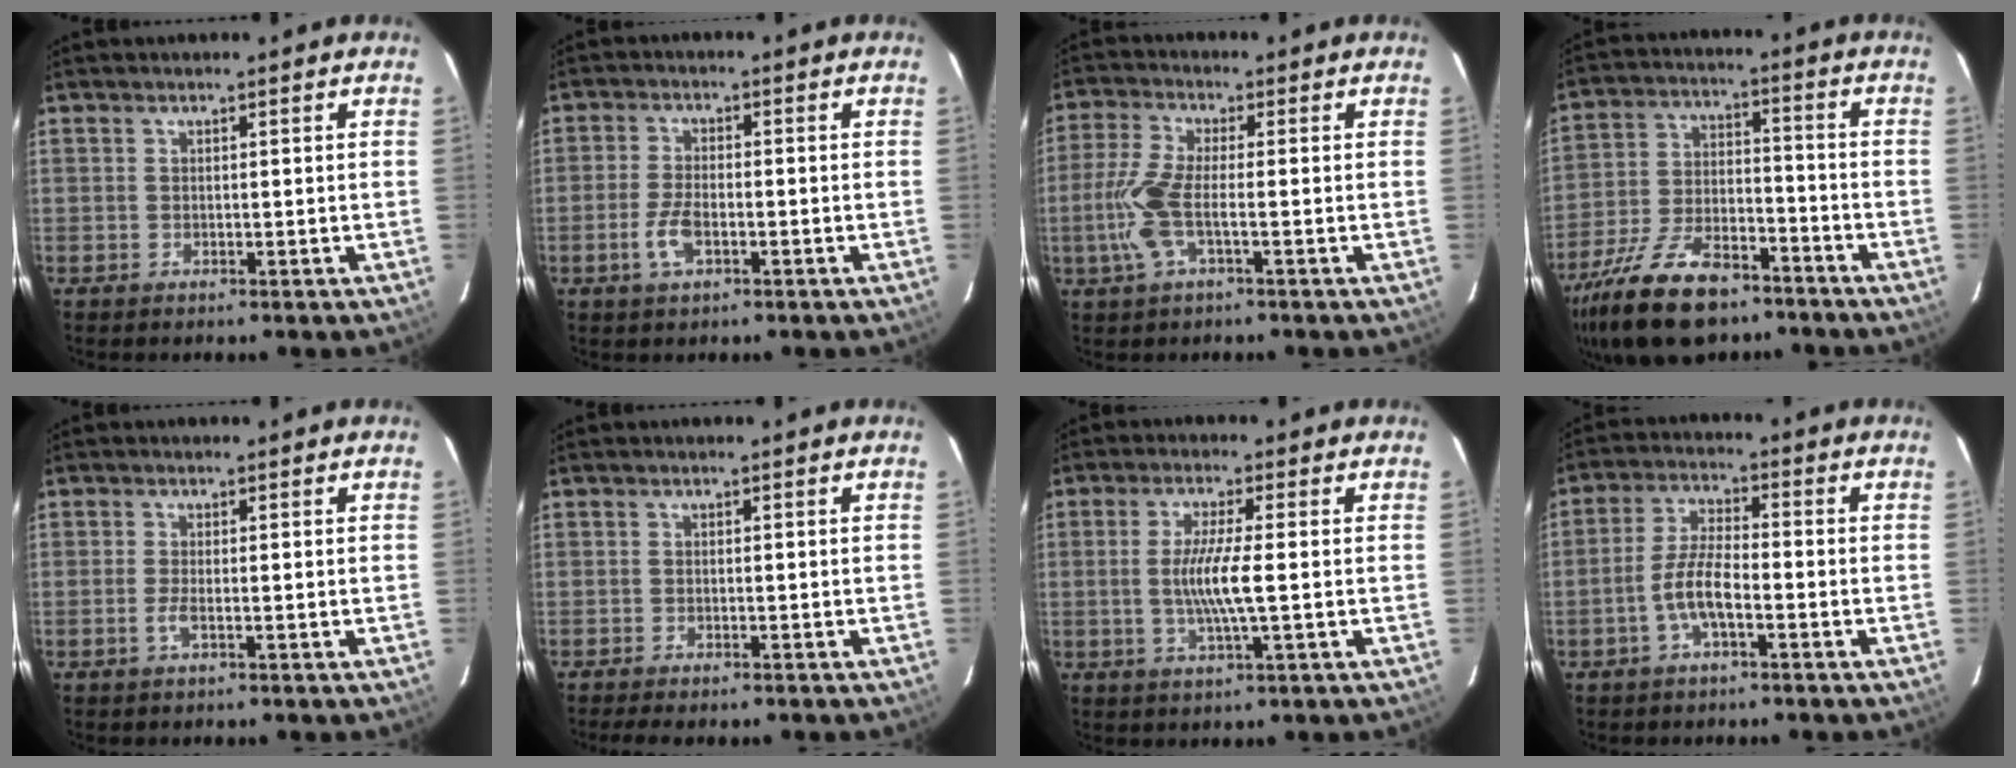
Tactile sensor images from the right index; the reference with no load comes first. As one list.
[{"total": 5.0, "force": [-2.1, 2.2, 3.9], "torque": [-0.088, -0.002, -0.039]}, {"total": 7.8, "force": [-2.1, 1.8, 7.3], "torque": [-0.168, -0.003, -0.042]}, {"total": 20.3, "force": [-14.5, 8.8, 11.1], "torque": [-0.237, -0.022, -0.242]}, {"total": 1.8, "force": [-0.8, 0.2, 1.6], "torque": [-0.034, -0.003, -0.015]}, {"total": 4.2, "force": [-3.6, 0.9, 2.1], "torque": [-0.046, -0.016, -0.054]}, {"total": 7.0, "force": [-0.6, 0.0, 7.0], "torque": [-0.132, -0.008, -0.012]}, {"total": 6.4, "force": [-2.9, 1.8, 5.5], "torque": [-0.117, 0.009, -0.054]}]